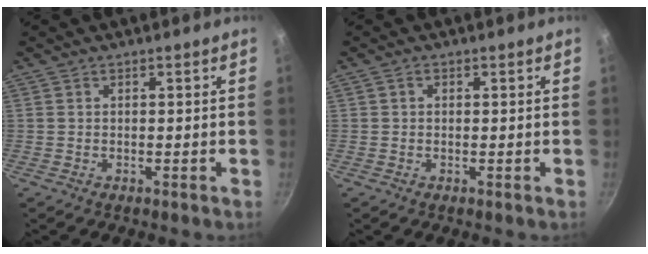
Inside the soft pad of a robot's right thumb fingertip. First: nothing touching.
{"total": 0.9, "force": [0.2, 0.7, 0.4], "torque": [-0.006, 0.005, 0.002]}